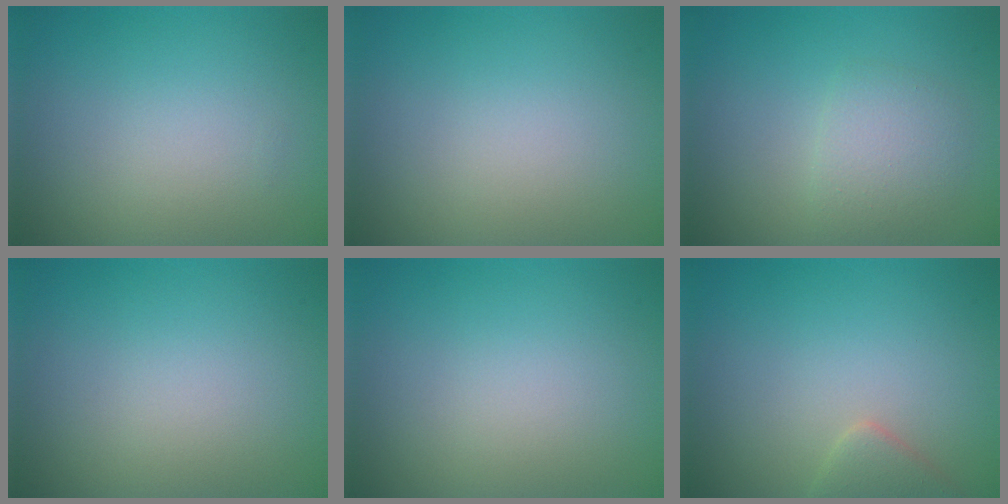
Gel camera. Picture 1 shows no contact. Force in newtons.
{"total": 0.0}
{"total": 2.3, "press": 2.3, "slide": 0.0}
{"total": 0.0}
{"total": 0.0}
{"total": 1.9, "press": 1.9, "slide": 0.1}